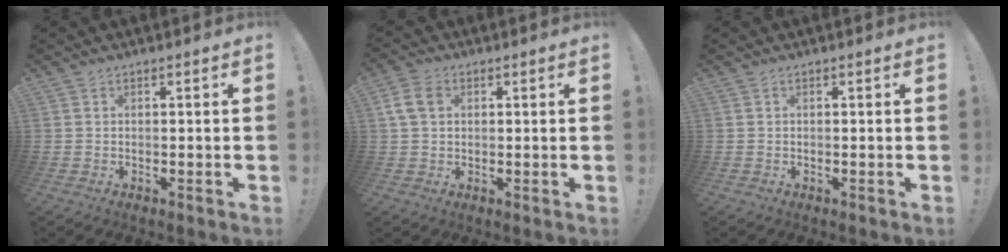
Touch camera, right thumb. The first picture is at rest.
{"total": 7.2, "force": [2.0, 5.2, 4.6], "torque": [-0.097, 0.008, 0.042]}
{"total": 0.0}